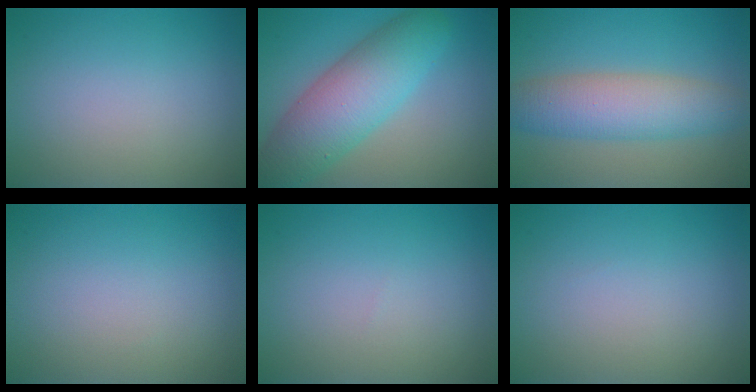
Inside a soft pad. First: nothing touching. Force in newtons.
{"total": 8.2, "press": 8.2, "slide": 0.2}
{"total": 6.0, "press": 6.0, "slide": 0.4}
{"total": 0.0}
{"total": 0.0}
{"total": 0.0}